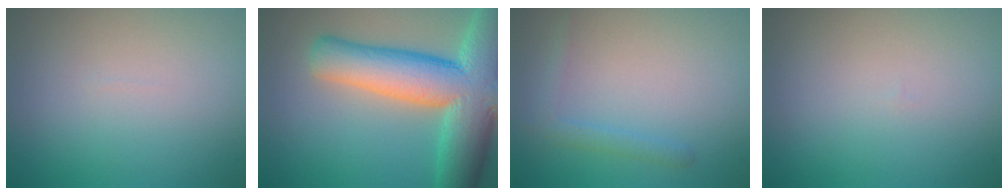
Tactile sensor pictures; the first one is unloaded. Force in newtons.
{"total": 13.0, "press": 13.0, "slide": 1.0}
{"total": 1.5, "press": 1.5, "slide": 0.1}
{"total": 0.0}